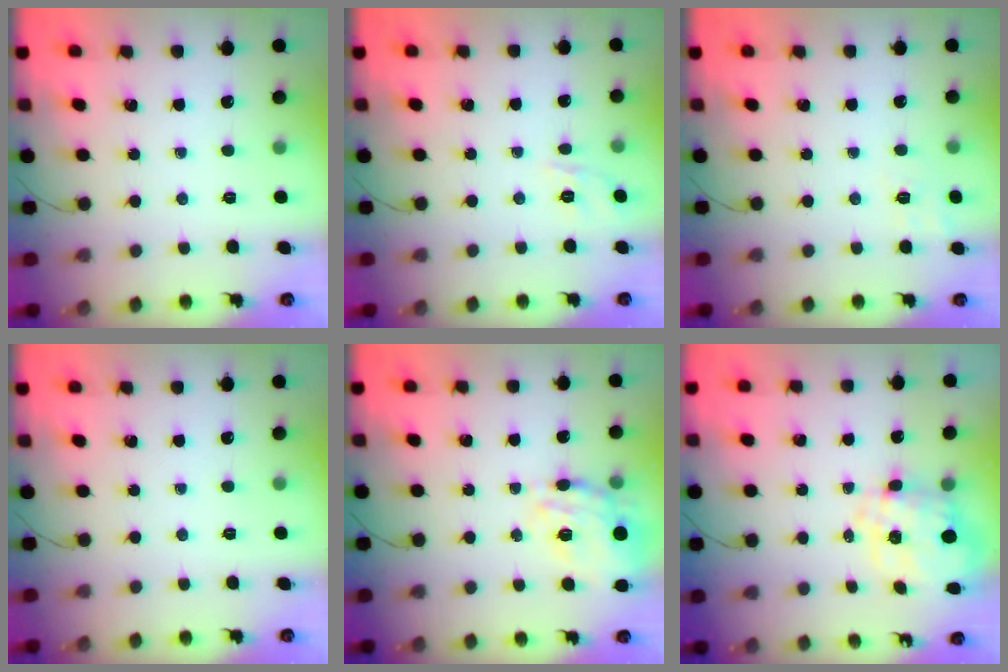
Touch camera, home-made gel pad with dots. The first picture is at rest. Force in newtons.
{"total": 4.8, "press": 4.6, "slide": 1.5}
{"total": 7.0, "press": 6.7, "slide": 2.0}
{"total": 0.0}
{"total": 16.8, "press": 16.6, "slide": 2.4}
{"total": 3.7, "press": 3.3, "slide": 1.8}